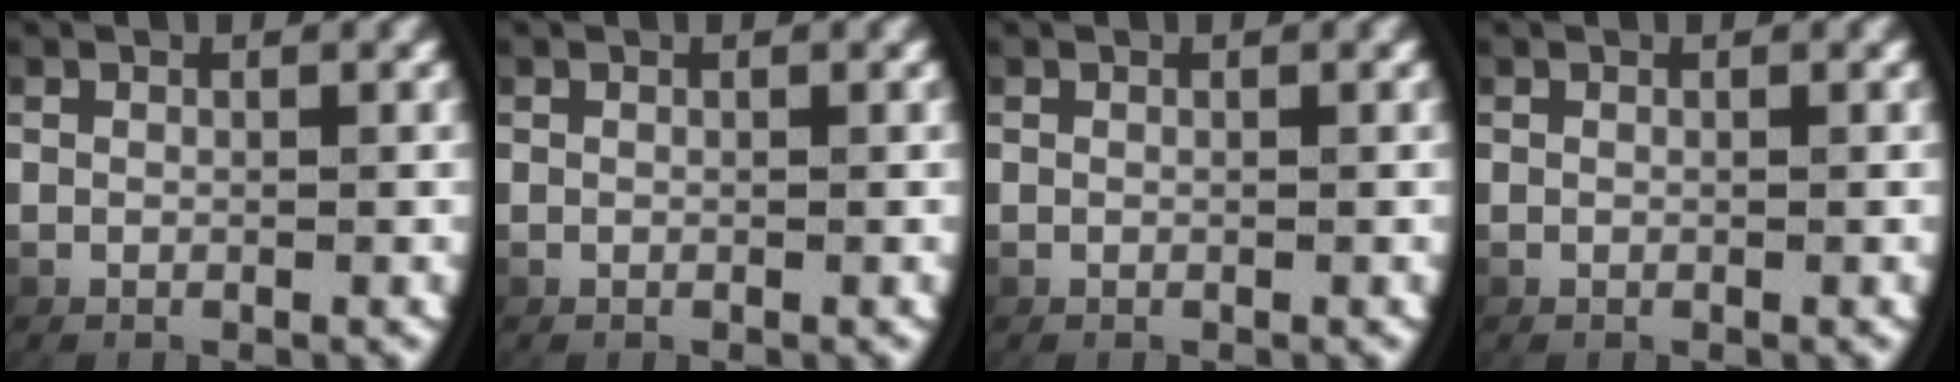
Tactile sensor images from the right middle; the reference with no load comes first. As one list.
[{"total": 0.0}, {"total": 0.0}, {"total": 0.0}]